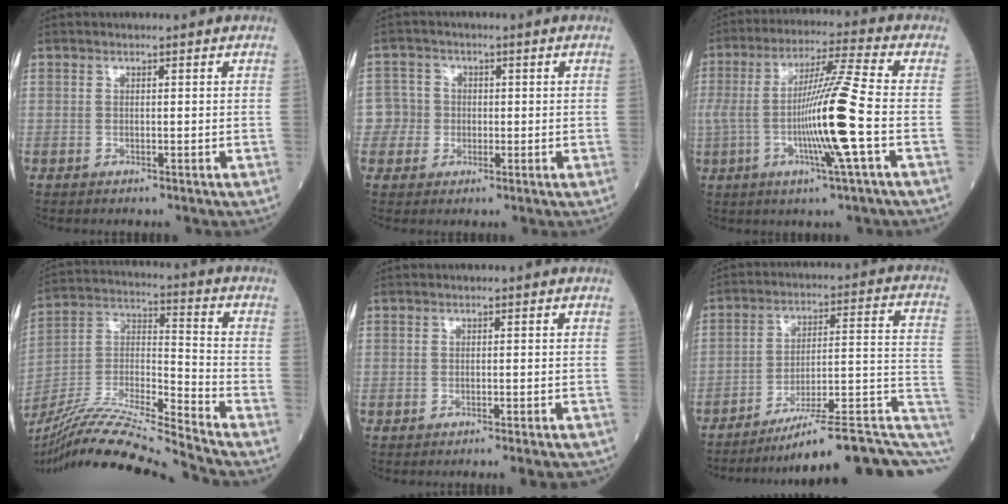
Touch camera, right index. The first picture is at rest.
{"total": 3.7, "force": [-0.6, 3.6, 0.0], "torque": [0.008, 0.013, -0.014]}
{"total": 13.6, "force": [-2.5, -1.7, 13.2], "torque": [-0.254, -0.004, -0.053]}
{"total": 20.4, "force": [-18.6, -1.9, 8.1], "torque": [-0.168, -0.009, -0.333]}
{"total": 5.8, "force": [-5.2, 0.4, 2.5], "torque": [-0.022, -0.011, -0.062]}
{"total": 18.7, "force": [-12.2, 1.8, 14.0], "torque": [-0.128, 0.049, -0.172]}